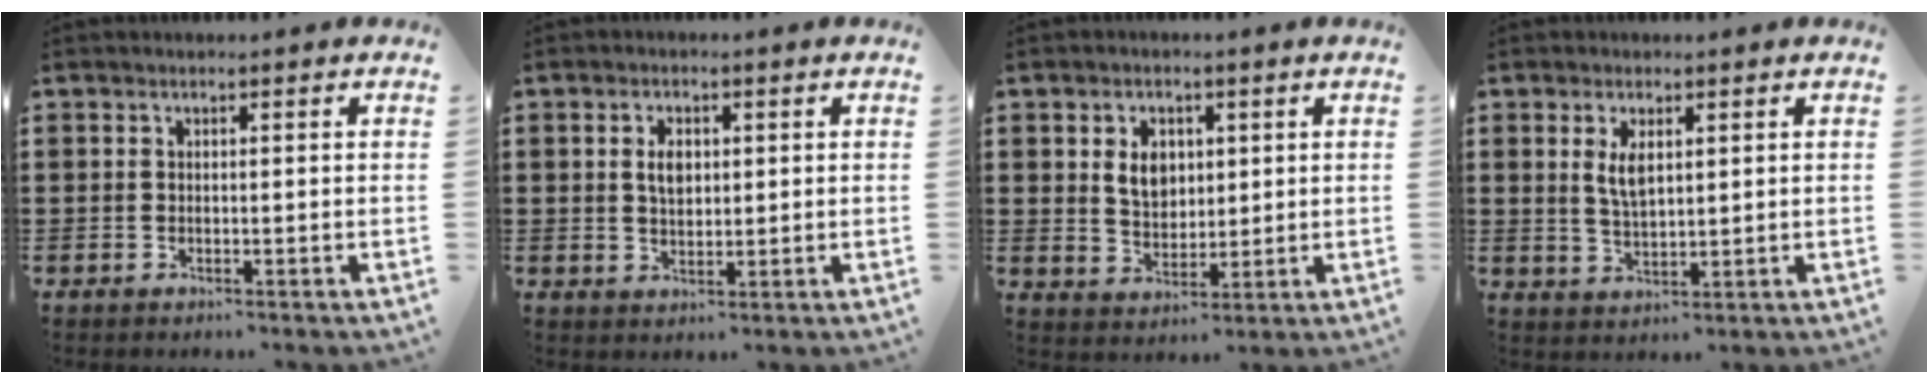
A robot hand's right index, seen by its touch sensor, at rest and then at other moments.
{"total": 3.3, "force": [0.7, 2.0, 2.6], "torque": [-0.048, 0.008, 0.009]}
{"total": 5.2, "force": [1.3, 3.9, 3.2], "torque": [-0.068, 0.011, 0.019]}
{"total": 3.8, "force": [1.4, 1.6, 3.1], "torque": [-0.060, 0.003, 0.022]}